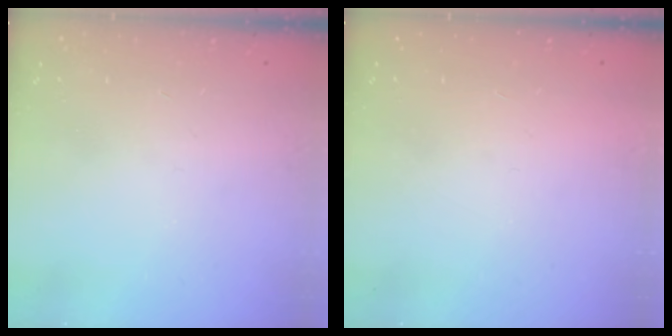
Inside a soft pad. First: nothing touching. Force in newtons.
{"total": 1.5, "press": 1.5, "slide": 0.1}